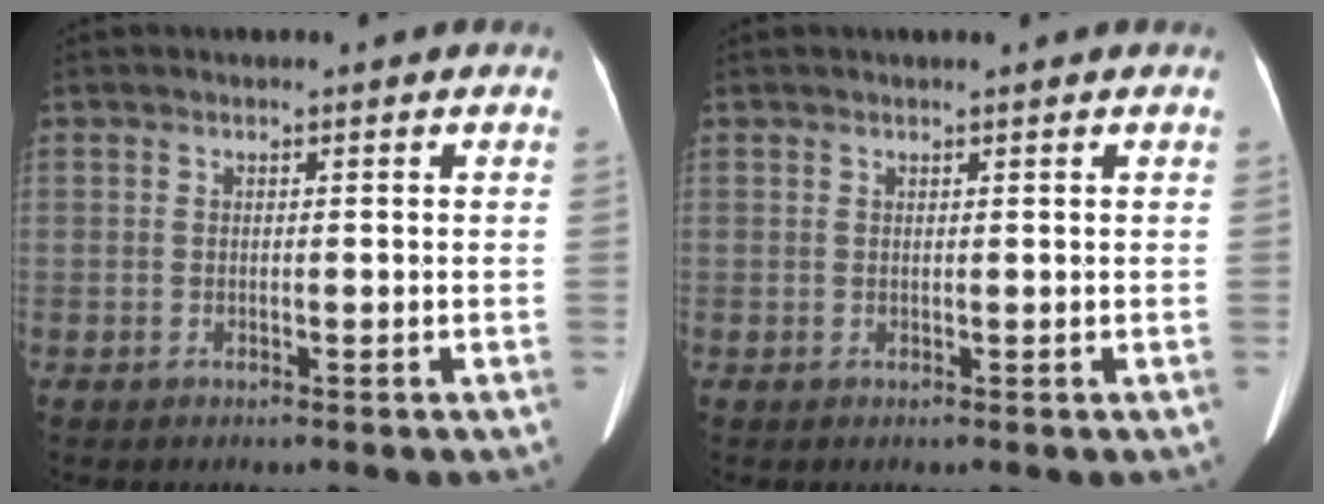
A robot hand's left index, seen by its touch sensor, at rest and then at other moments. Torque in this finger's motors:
{"motor_torque": [-0.02, 0.08, -0.02, -0.01]}